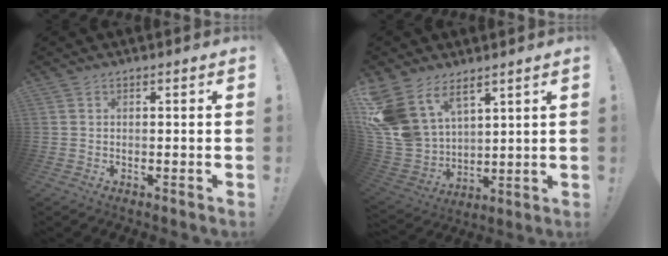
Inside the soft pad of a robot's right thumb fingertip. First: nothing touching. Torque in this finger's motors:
{"motor_torque": [0.46, 0.67, 1.39, 1.00, 0.19]}